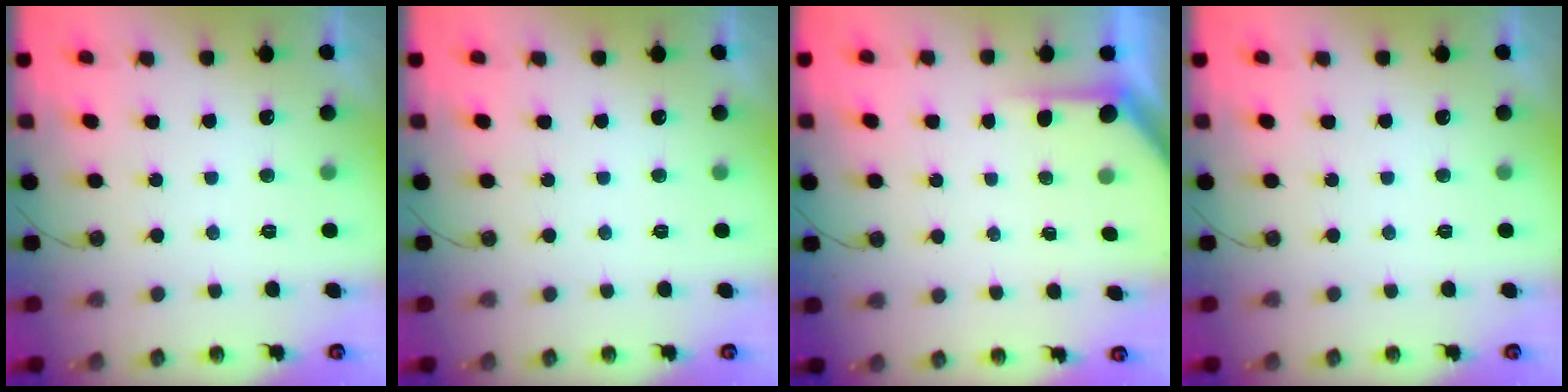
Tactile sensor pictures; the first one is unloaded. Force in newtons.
{"total": 0.0}
{"total": 2.8, "press": 2.8, "slide": 0.2}
{"total": 0.0}